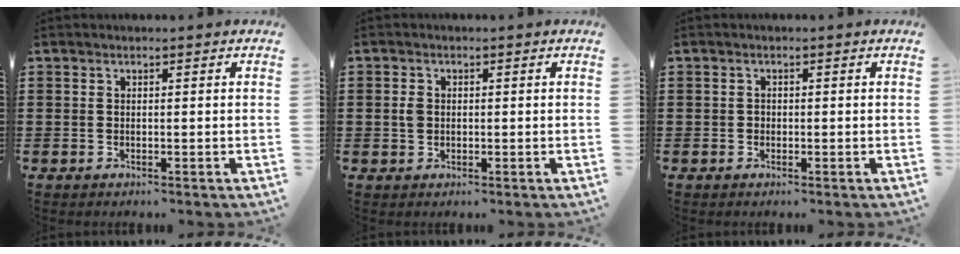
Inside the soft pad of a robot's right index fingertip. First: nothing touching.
{"total": 1.7, "force": [0.1, 1.3, 1.1], "torque": [-0.023, 0.006, 0.001]}
{"total": 0.6, "force": [-0.2, 0.6, 0.2], "torque": [-0.006, 0.002, -0.005]}